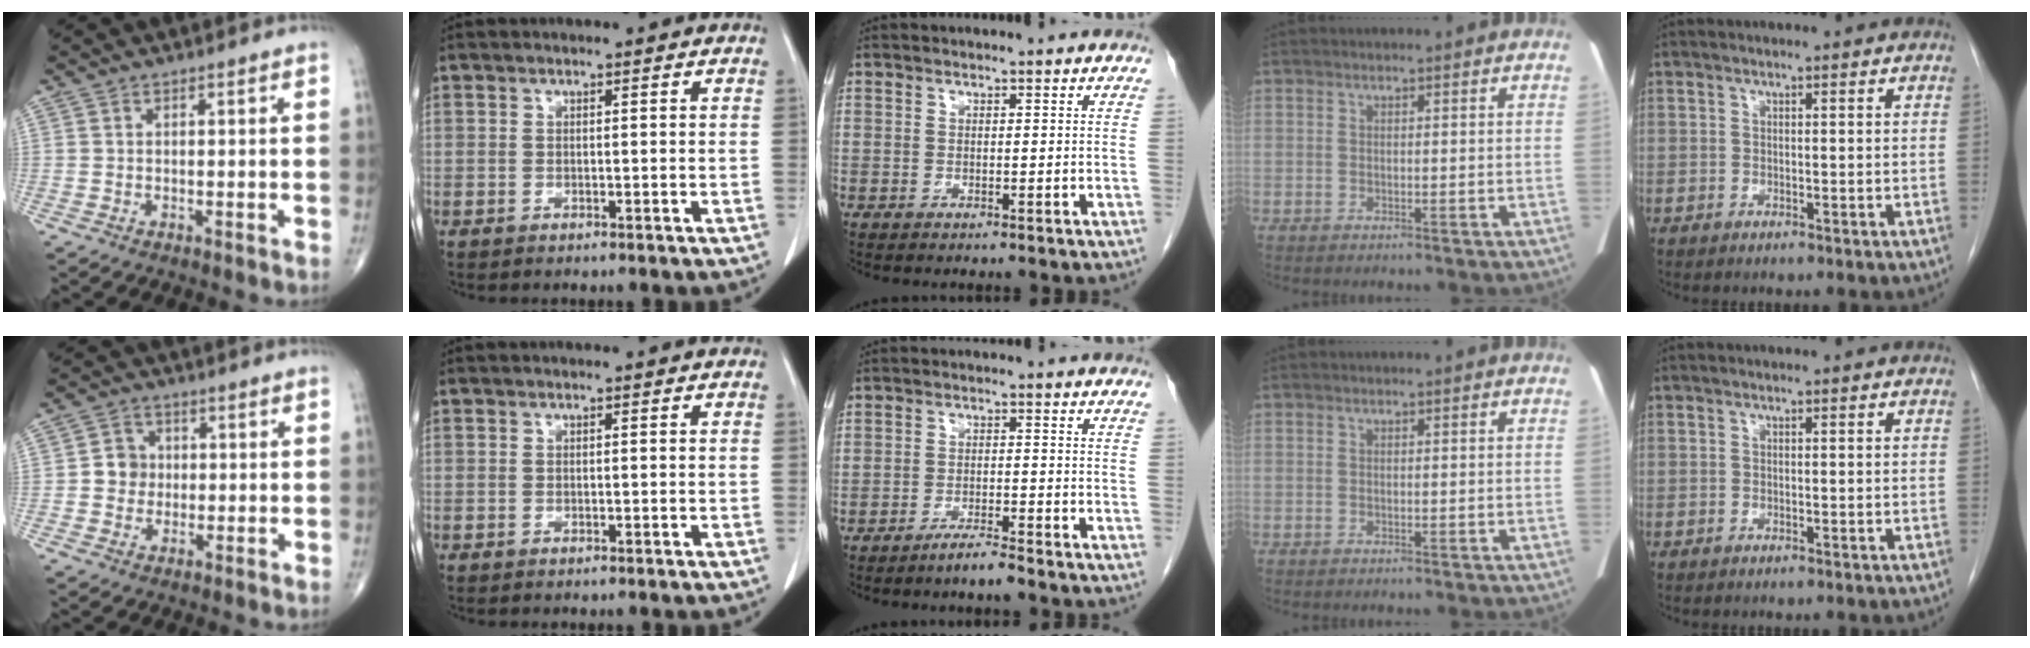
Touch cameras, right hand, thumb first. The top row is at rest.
{"thumb": {"total": 4.6, "force": [-0.1, 4.2, 1.7], "torque": [-0.004, 0.008, -0.008]}, "middle": {"total": 3.8, "force": [-3.1, 0.0, 2.1], "torque": [-0.037, -0.004, -0.058]}}